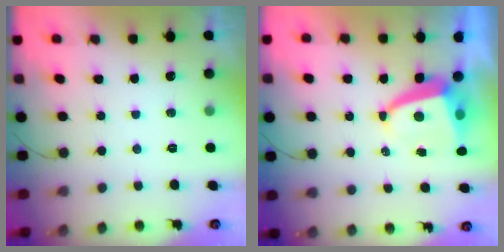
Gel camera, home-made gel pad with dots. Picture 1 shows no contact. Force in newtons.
{"total": 5.3, "press": 5.3, "slide": 0.5}